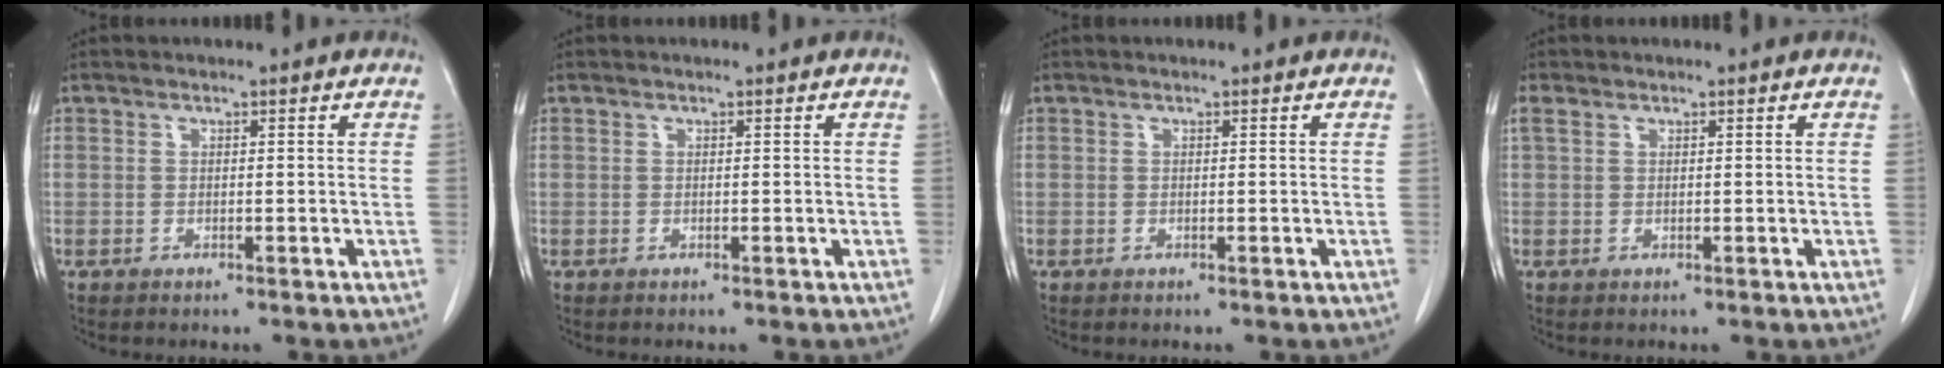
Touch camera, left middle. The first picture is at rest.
{"total": 0.0}
{"total": 0.0}
{"total": 1.3, "force": [0.9, 0.7, 0.6], "torque": [-0.022, 0.016, 0.021]}